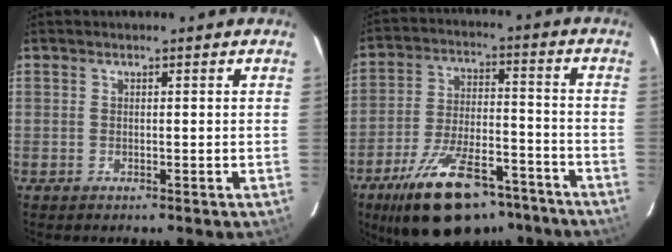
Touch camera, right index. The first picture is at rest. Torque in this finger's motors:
{"motor_torque": [1.22, -0.92, 0.80, 0.19]}